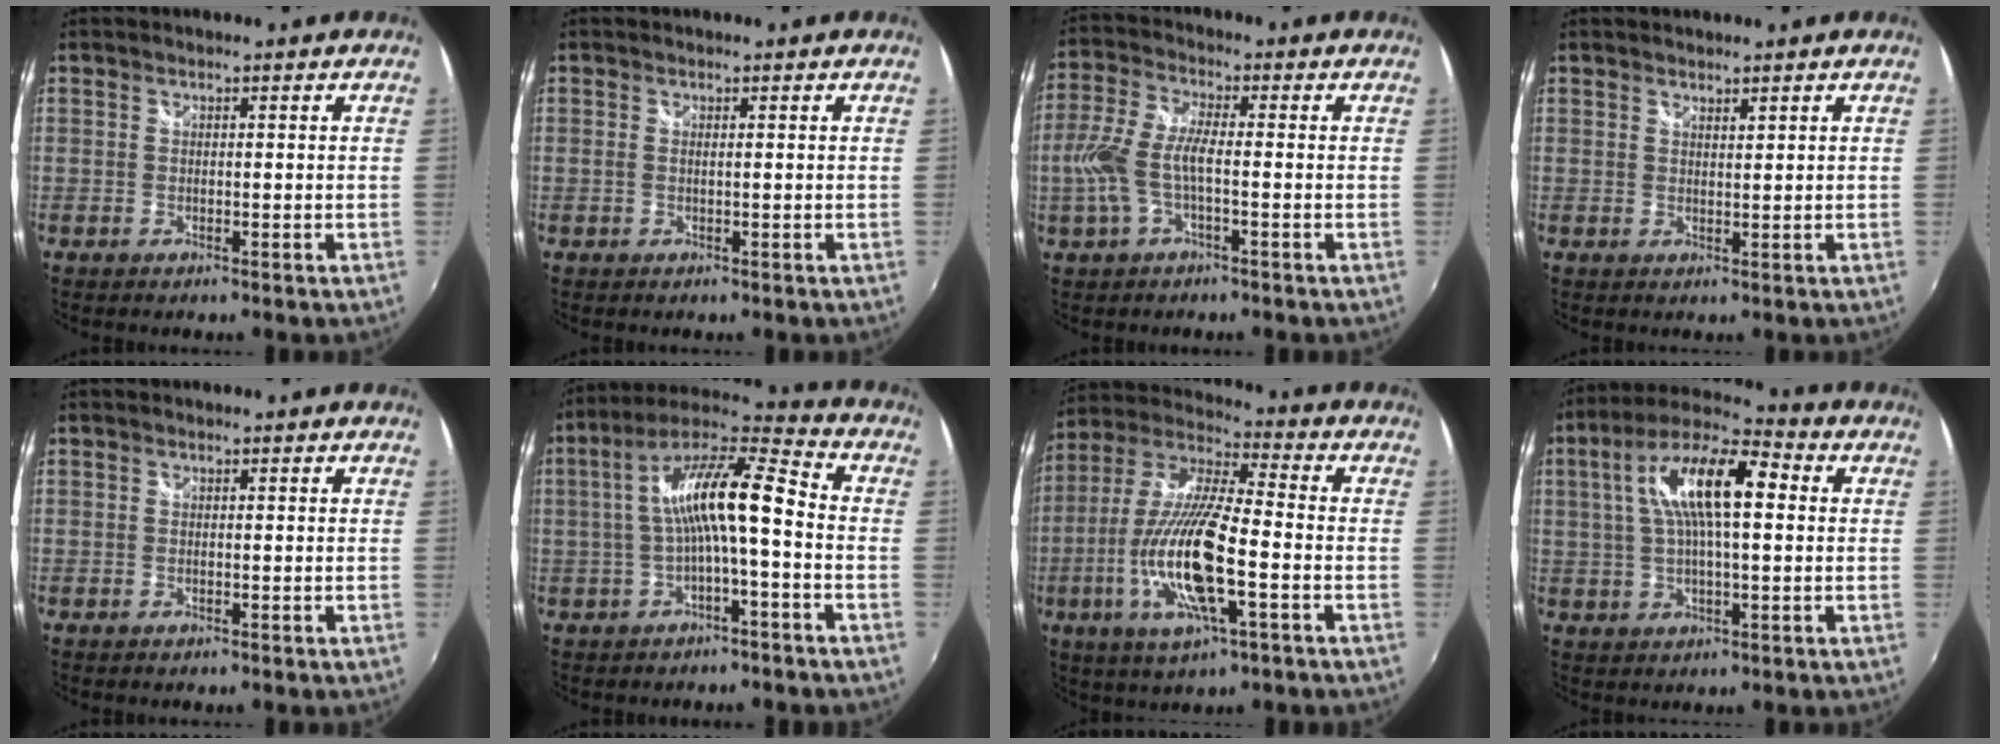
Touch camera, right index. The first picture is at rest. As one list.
[{"total": 0.6, "force": [0.0, -0.1, 0.6], "torque": [-0.013, 0.000, -0.001]}, {"total": 8.9, "force": [-2.0, 2.5, 8.3], "torque": [-0.185, 0.000, -0.037]}, {"total": 1.2, "force": [1.2, 0.1, 0.2], "torque": [-0.003, -0.002, 0.021]}, {"total": 0.0}, {"total": 12.3, "force": [-1.2, 2.4, 12.0], "torque": [-0.227, 0.027, -0.020]}, {"total": 18.7, "force": [-5.3, 4.2, 17.4], "torque": [-0.353, -0.019, -0.104]}, {"total": 14.8, "force": [2.9, 4.8, 13.7], "torque": [-0.250, 0.026, 0.042]}]